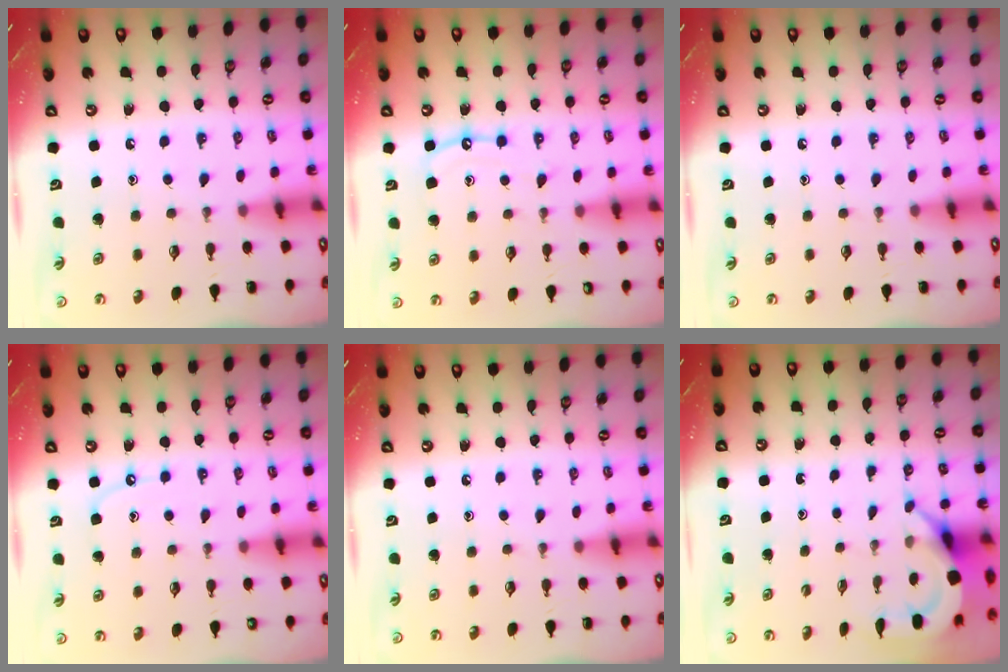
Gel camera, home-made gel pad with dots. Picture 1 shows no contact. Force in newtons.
{"total": 8.1, "press": 8.1, "slide": 0.7}
{"total": 0.0}
{"total": 4.5, "press": 4.5, "slide": 0.6}
{"total": 0.0}
{"total": 4.0, "press": 4.0, "slide": 0.2}